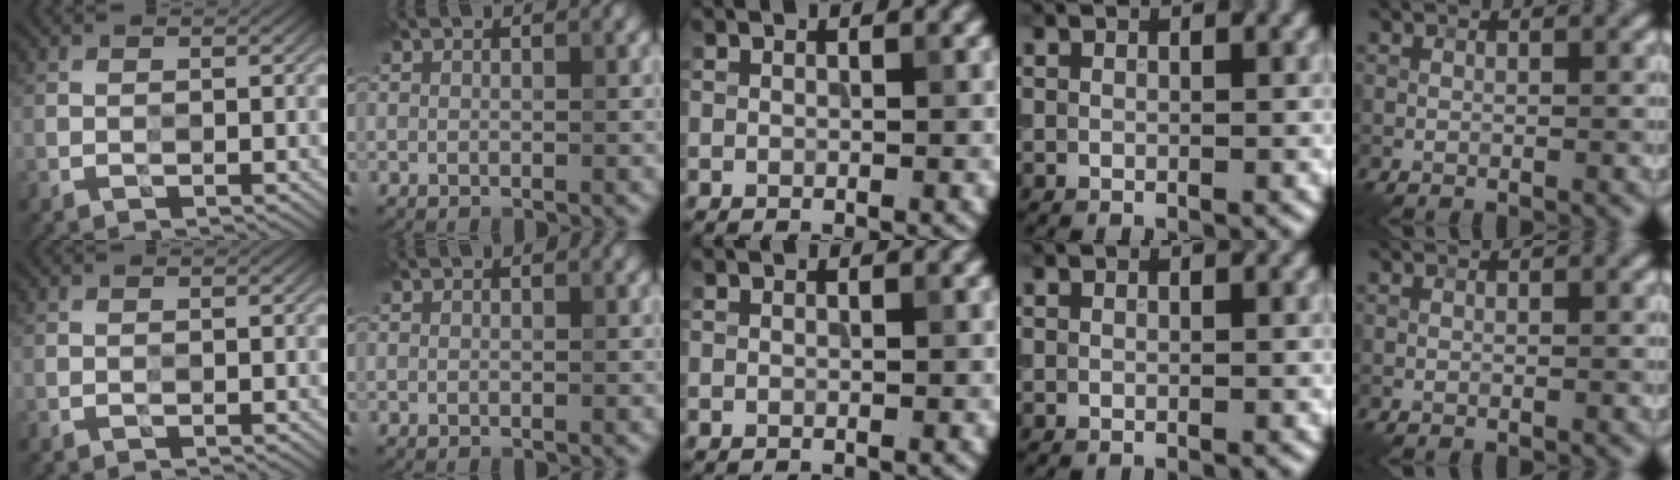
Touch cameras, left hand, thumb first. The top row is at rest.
{}